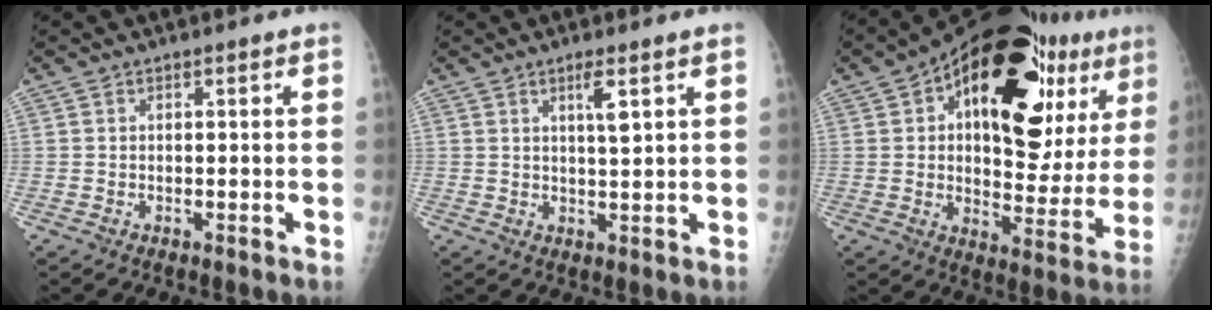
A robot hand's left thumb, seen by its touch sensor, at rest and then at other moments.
{"total": 3.8, "force": [1.8, 0.4, 3.3], "torque": [-0.061, -0.011, 0.033]}
{"total": 28.4, "force": [11.9, 13.6, 21.9], "torque": [-0.268, 0.001, 0.171]}